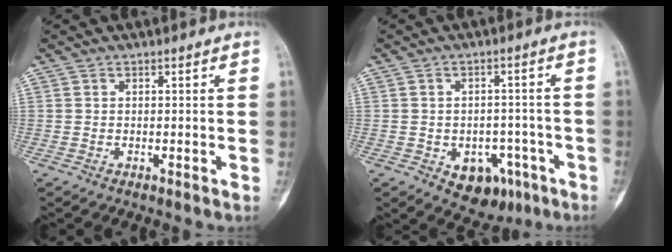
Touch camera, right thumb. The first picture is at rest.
{"total": 9.1, "force": [-4.0, 6.3, 5.2], "torque": [-0.035, 0.027, -0.042]}